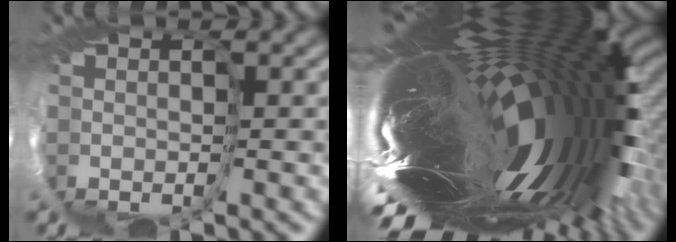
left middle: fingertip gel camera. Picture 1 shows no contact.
{"total": 17.5, "force": [1.4, 3.0, 17.2], "torque": [-0.297, -0.010, 0.024]}